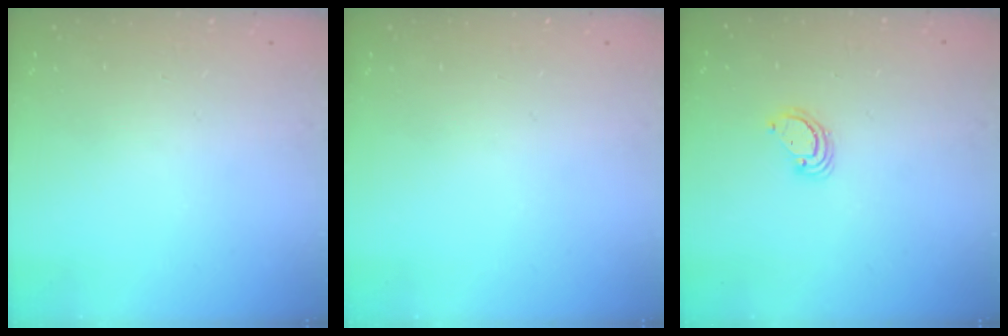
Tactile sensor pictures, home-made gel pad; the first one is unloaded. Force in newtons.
{"total": 0.0}
{"total": 3.9, "press": 3.9, "slide": 0.3}